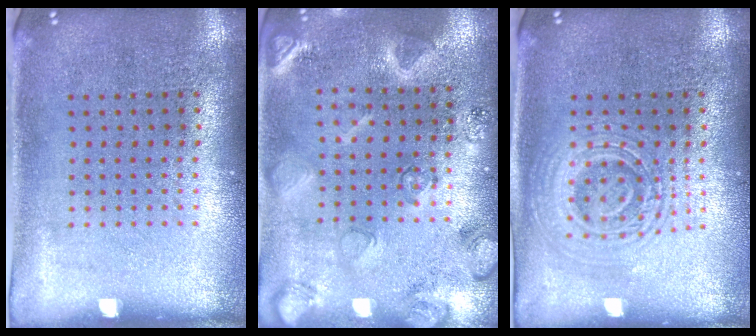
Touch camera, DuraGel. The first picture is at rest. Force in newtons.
{"total": 2.3, "press": 2.3, "slide": 0.1}
{"total": 2.8, "press": 2.7, "slide": 0.5}